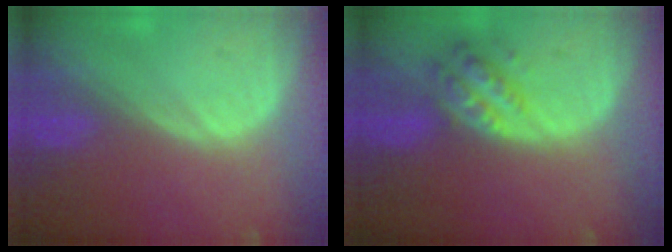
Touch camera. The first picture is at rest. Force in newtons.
{"total": 6.0, "press": 5.4, "slide": 2.6}